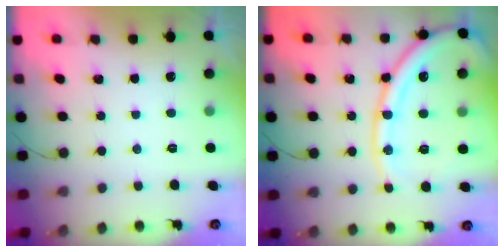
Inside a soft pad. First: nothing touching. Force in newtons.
{"total": 16.0, "press": 15.8, "slide": 2.1}